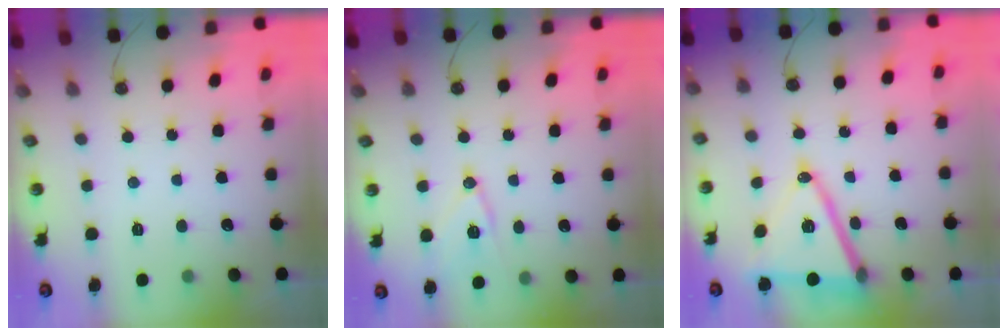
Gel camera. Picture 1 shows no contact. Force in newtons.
{"total": 10.6, "press": 10.5, "slide": 1.4}
{"total": 17.3, "press": 16.9, "slide": 3.7}